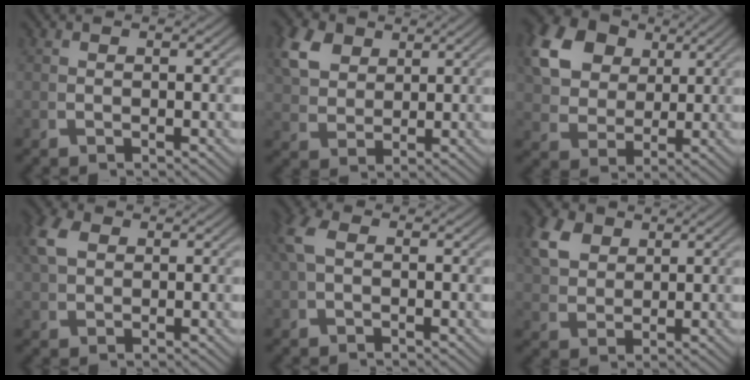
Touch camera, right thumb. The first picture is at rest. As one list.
[{"total": 5.8, "force": [3.2, 3.7, 3.1], "torque": [-0.068, -0.004, 0.068]}, {"total": 11.3, "force": [4.2, 8.4, 6.2], "torque": [-0.145, -0.008, 0.076]}, {"total": 3.0, "force": [2.0, 1.5, 1.6], "torque": [-0.038, 0.004, 0.043]}, {"total": 1.9, "force": [0.5, 1.1, 1.4], "torque": [-0.041, 0.000, 0.013]}, {"total": 5.2, "force": [3.1, 3.2, 2.7], "torque": [-0.057, -0.001, 0.066]}]